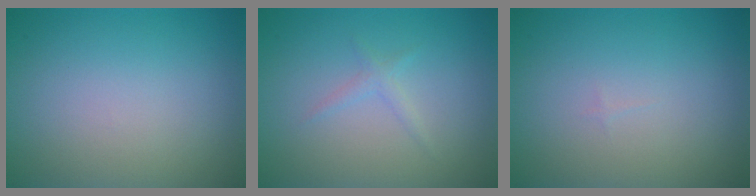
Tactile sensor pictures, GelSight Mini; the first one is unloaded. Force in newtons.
{"total": 0.9, "press": 0.9, "slide": 0.0}
{"total": 0.0}